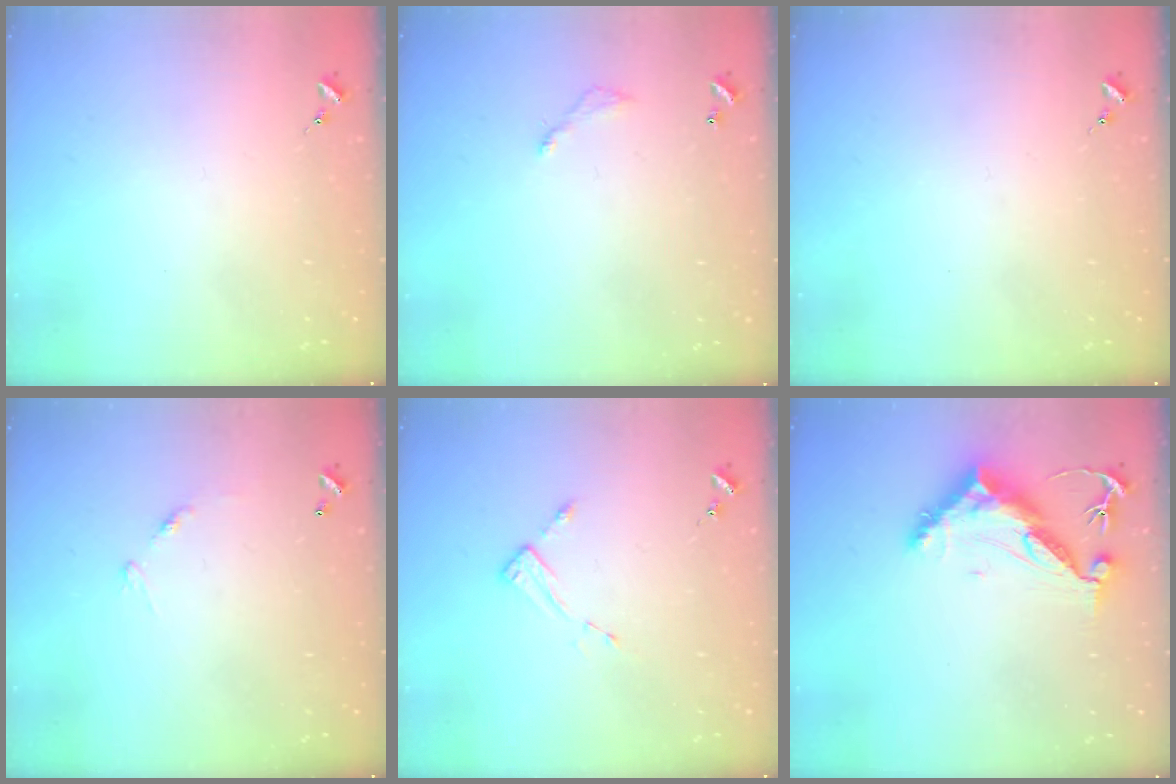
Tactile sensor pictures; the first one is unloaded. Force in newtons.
{"total": 3.8, "press": 3.8, "slide": 0.2}
{"total": 0.0}
{"total": 7.0, "press": 7.0, "slide": 0.5}
{"total": 2.7, "press": 2.7, "slide": 0.4}
{"total": 11.4, "press": 11.4, "slide": 0.8}